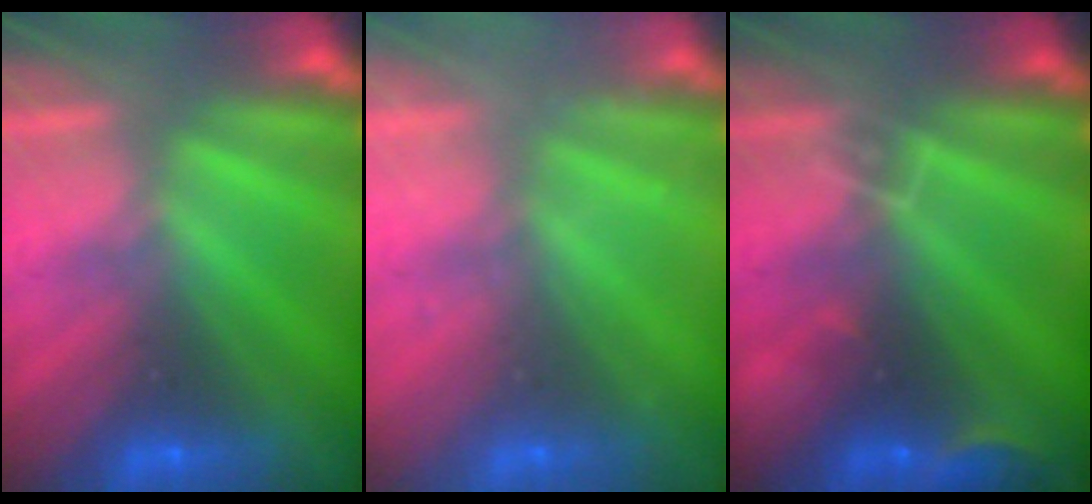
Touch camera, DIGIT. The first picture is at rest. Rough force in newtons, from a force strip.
{"total": 2.2}
{"total": 2.9}